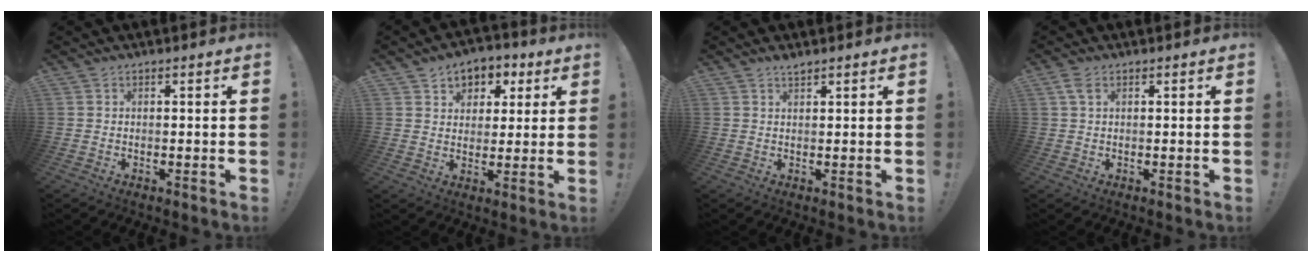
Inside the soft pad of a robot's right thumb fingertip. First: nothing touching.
{"total": 6.6, "force": [2.2, 5.9, 1.8], "torque": [-0.019, -0.007, 0.044]}
{"total": 1.6, "force": [1.5, 0.0, 0.6], "torque": [-0.007, -0.008, 0.026]}
{"total": 2.8, "force": [1.1, 1.4, 2.2], "torque": [-0.039, 0.000, 0.020]}